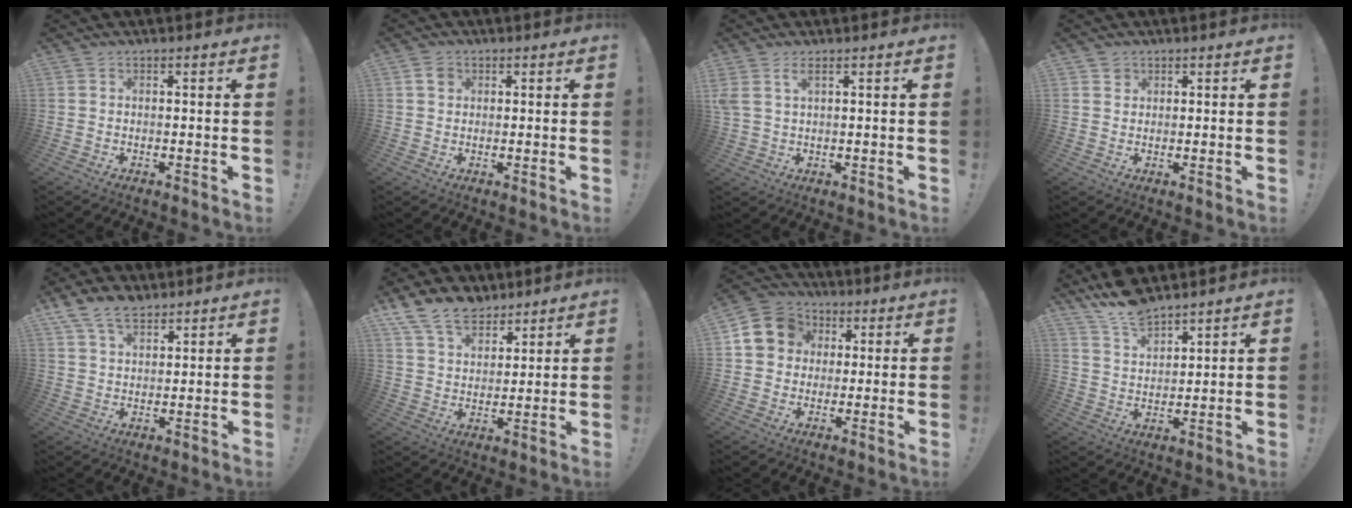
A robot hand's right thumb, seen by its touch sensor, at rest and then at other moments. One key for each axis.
{"total": 2.7, "fx": 1.0, "fy": 2.2, "fz": 1.2, "tx": -0.017, "ty": 0.001, "tz": 0.018}
{"total": 3.8, "fx": 1.8, "fy": 1.5, "fz": 3.0, "tx": -0.067, "ty": -0.004, "tz": 0.032}
{"total": 1.9, "fx": 1.2, "fy": 1.4, "fz": 0.3, "tx": 0.005, "ty": -0.008, "tz": 0.020}
{"total": 8.8, "fx": 6.1, "fy": 4.8, "fz": 4.1, "tx": -0.074, "ty": -0.021, "tz": 0.119}
{"total": 12.3, "fx": 8.9, "fy": 7.2, "fz": 4.4, "tx": -0.084, "ty": -0.055, "tz": 0.173}
{"total": 12.1, "fx": 2.7, "fy": 10.7, "fz": 4.8, "tx": -0.079, "ty": 0.004, "tz": 0.059}
{"total": 10.0, "fx": 8.8, "fy": 3.5, "fz": 3.4, "tx": -0.069, "ty": -0.059, "tz": 0.167}